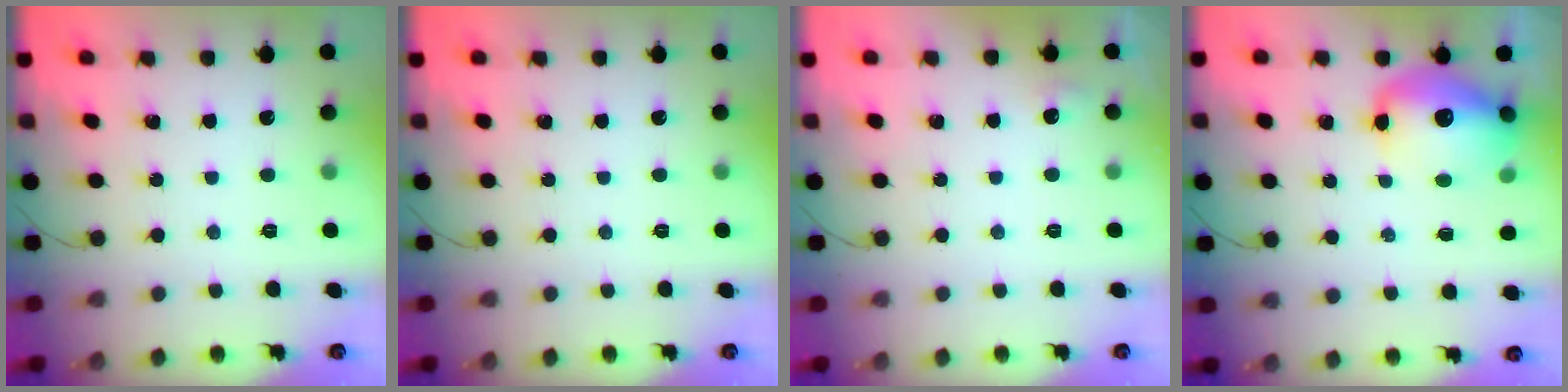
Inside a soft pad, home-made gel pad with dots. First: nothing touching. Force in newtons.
{"total": 0.0}
{"total": 3.8, "press": 3.6, "slide": 1.4}
{"total": 13.4, "press": 13.1, "slide": 2.9}